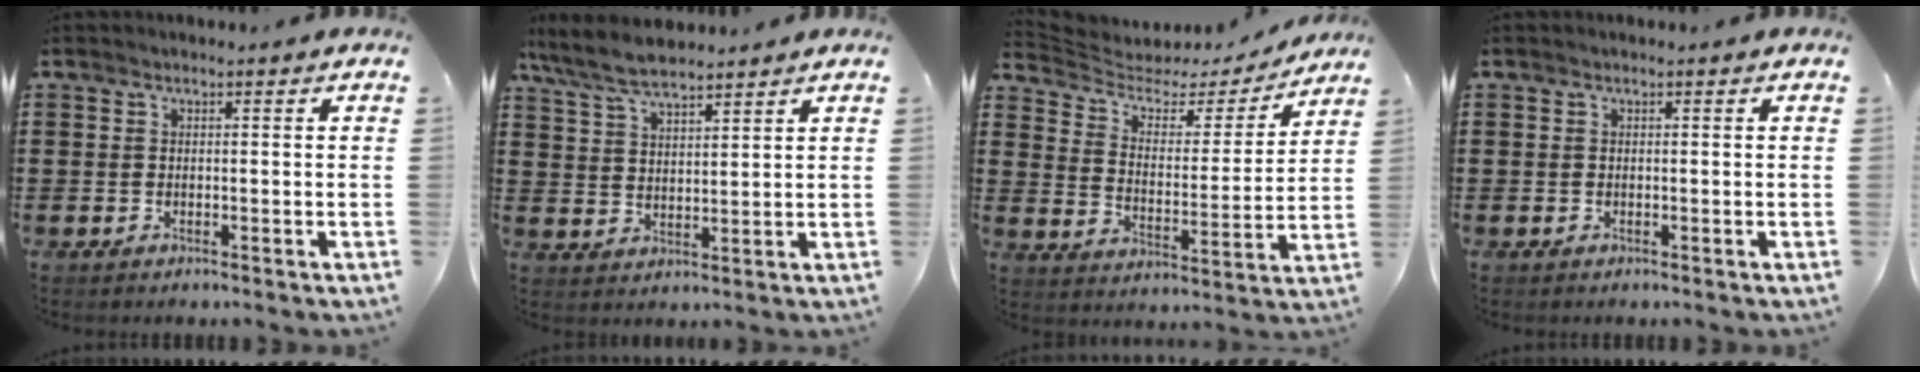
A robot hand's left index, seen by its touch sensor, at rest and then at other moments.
{"total": 6.6, "force": [5.8, 1.5, 2.8], "torque": [-0.072, -0.010, 0.108]}
{"total": 3.9, "force": [3.2, 1.9, 1.2], "torque": [-0.047, -0.020, 0.045]}
{"total": 0.0}